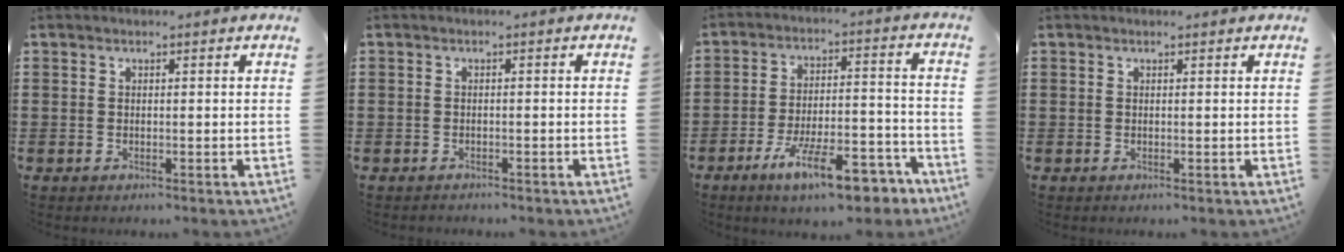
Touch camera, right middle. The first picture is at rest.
{"total": 0.7, "force": [-0.6, 0.2, -0.1], "torque": [0.002, 0.003, -0.015]}
{"total": 12.4, "force": [-8.6, 3.1, 8.4], "torque": [-0.138, 0.027, -0.154]}
{"total": 0.0}